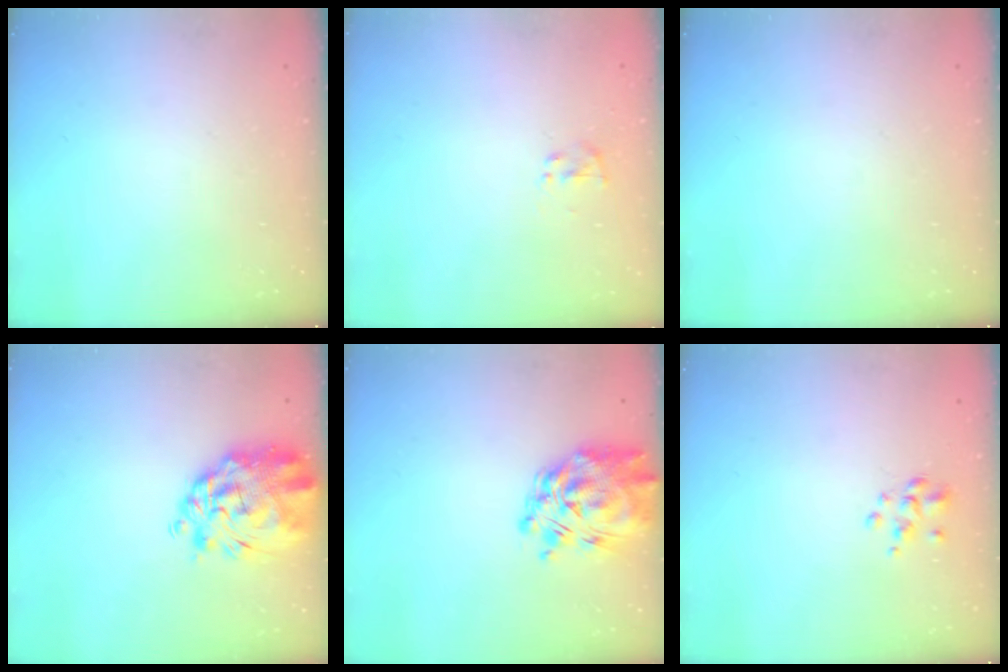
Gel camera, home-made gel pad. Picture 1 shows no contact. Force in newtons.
{"total": 1.8, "press": 1.7, "slide": 0.7}
{"total": 0.0}
{"total": 10.1, "press": 9.2, "slide": 4.0}
{"total": 10.7, "press": 9.8, "slide": 4.2}
{"total": 2.7, "press": 2.5, "slide": 0.9}